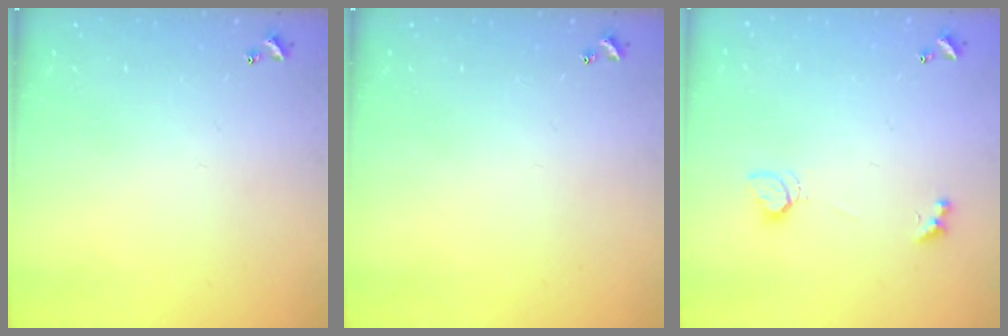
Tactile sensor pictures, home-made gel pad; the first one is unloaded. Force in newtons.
{"total": 0.0}
{"total": 2.5, "press": 2.4, "slide": 0.6}